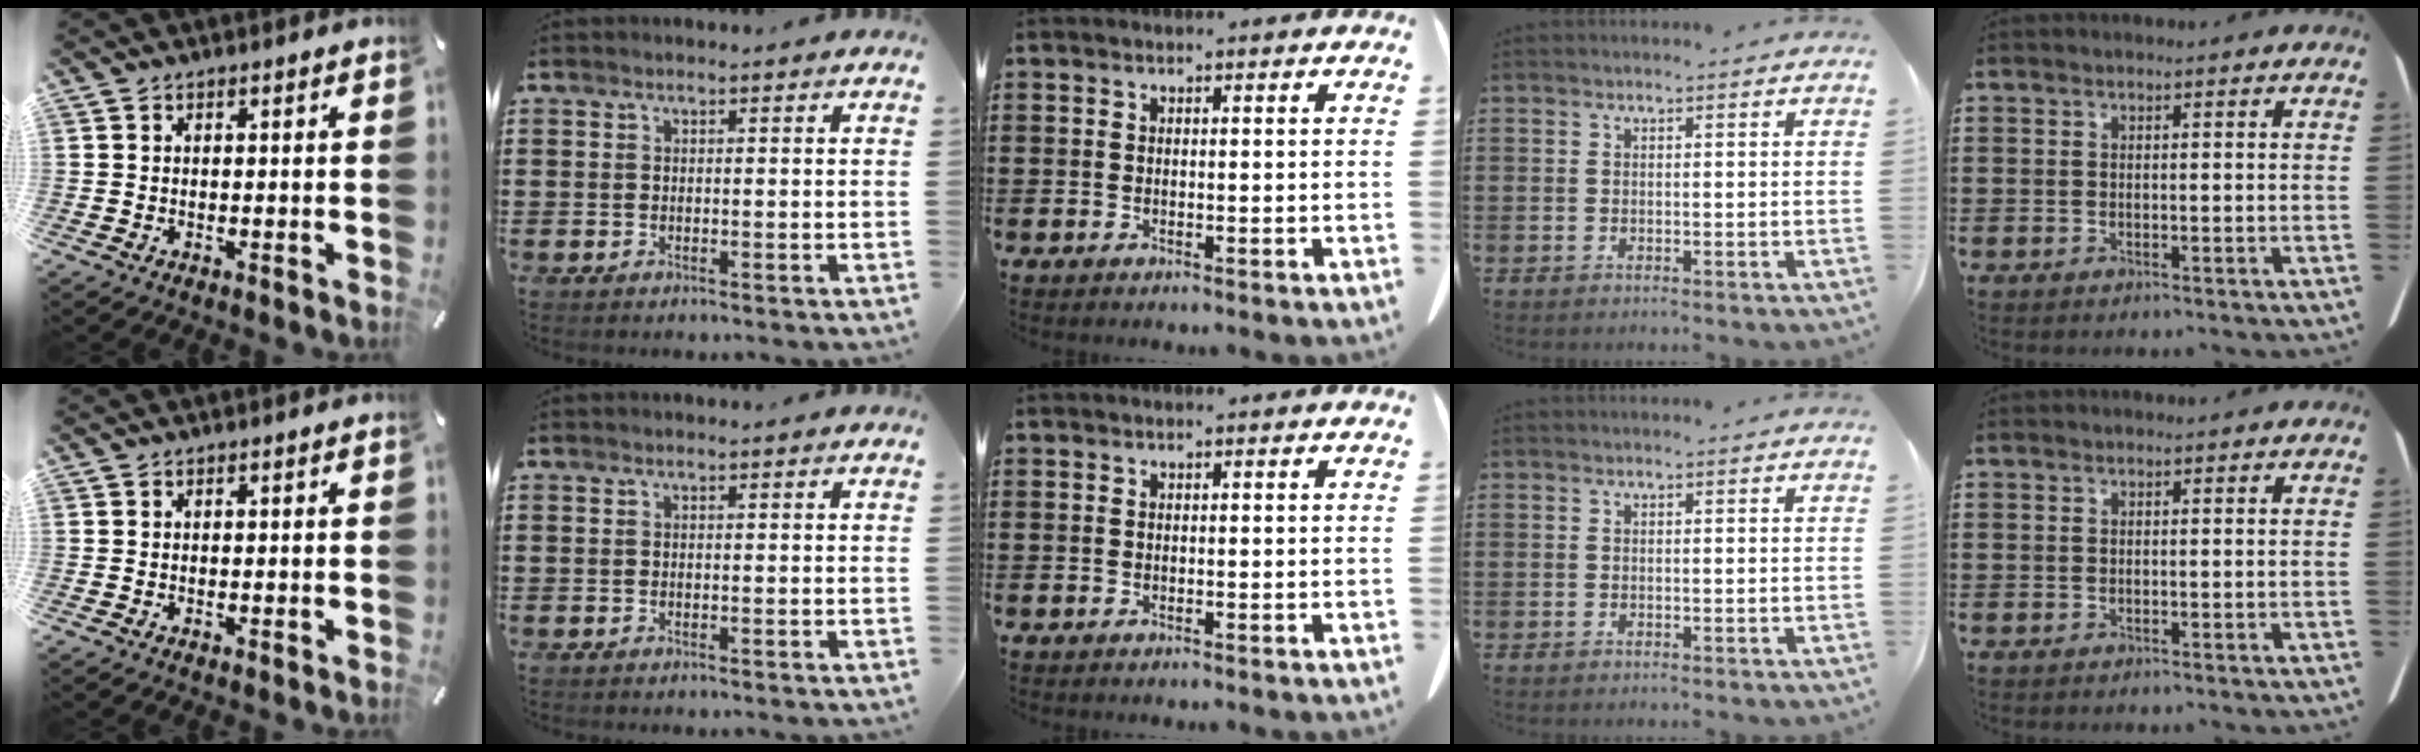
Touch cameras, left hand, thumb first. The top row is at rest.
{}